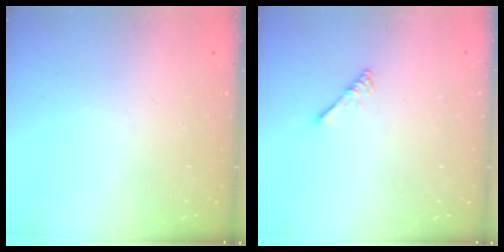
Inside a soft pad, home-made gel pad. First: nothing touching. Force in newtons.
{"total": 2.5, "press": 2.5, "slide": 0.4}